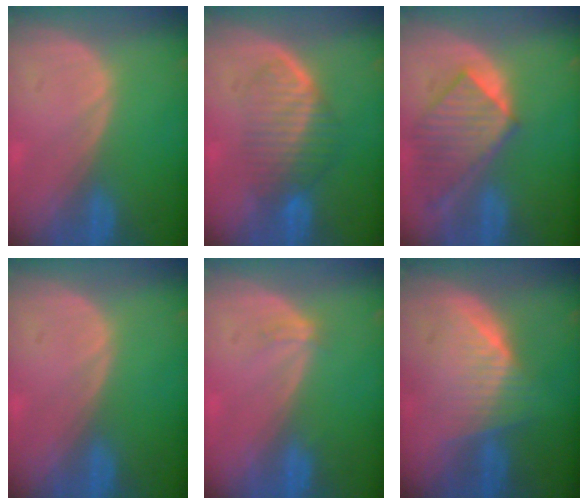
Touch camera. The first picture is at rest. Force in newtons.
{"total": 6.3, "press": 6.2, "slide": 1.2}
{"total": 8.9, "press": 7.9, "slide": 4.1}
{"total": 0.0}
{"total": 1.5, "press": 1.1, "slide": 1.0}
{"total": 6.5, "press": 6.2, "slide": 1.8}